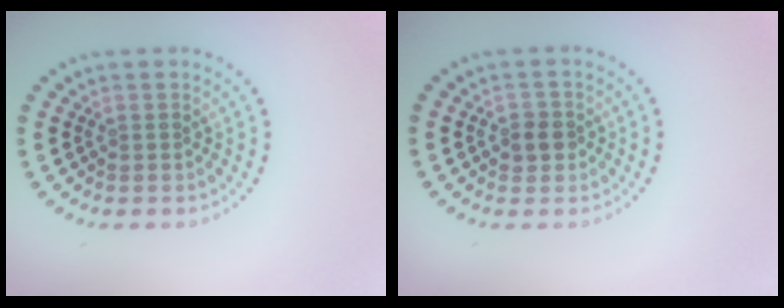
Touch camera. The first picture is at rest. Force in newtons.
{"total": 1.8, "press": 1.7, "slide": 0.6}